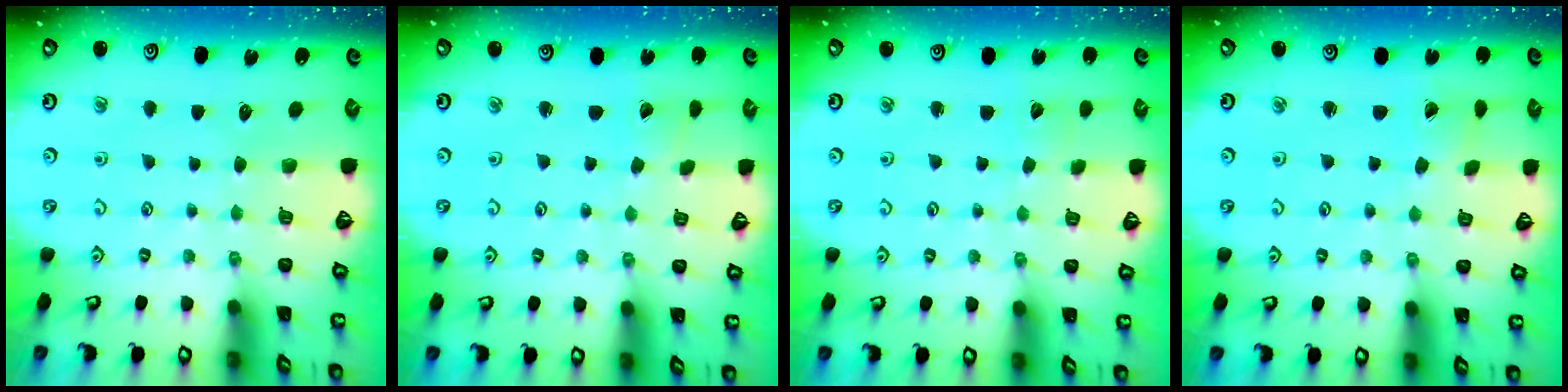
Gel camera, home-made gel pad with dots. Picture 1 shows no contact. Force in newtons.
{"total": 1.3, "press": 1.3, "slide": 0.1}
{"total": 2.0, "press": 2.0, "slide": 0.2}
{"total": 1.2, "press": 1.2, "slide": 0.1}